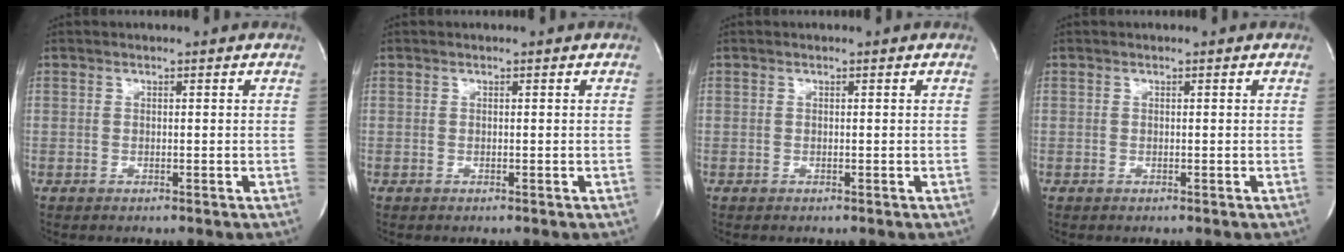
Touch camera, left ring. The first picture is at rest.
{"total": 0.0}
{"total": 0.0}
{"total": 0.0}